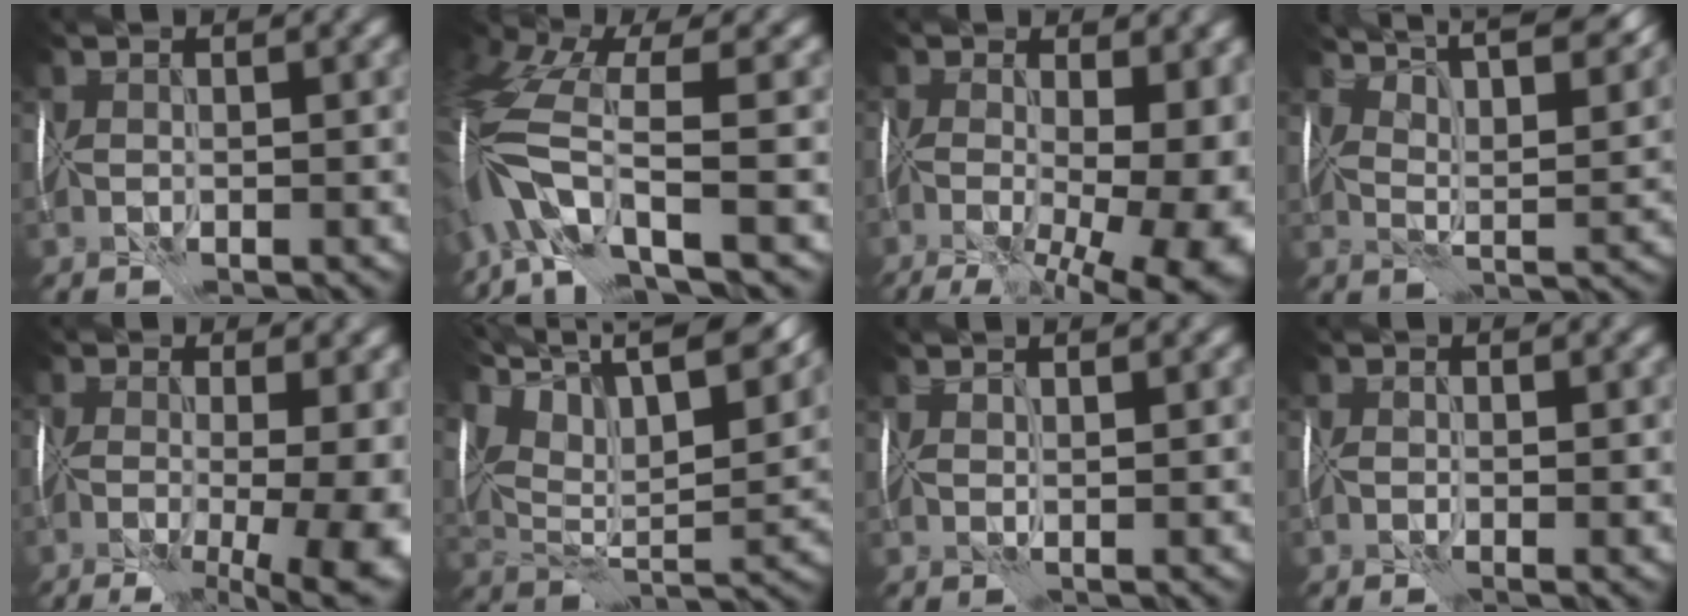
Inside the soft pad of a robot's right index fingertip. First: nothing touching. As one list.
[{"total": 9.3, "force": [-2.7, 3.2, 8.2], "torque": [-0.178, 0.012, -0.058]}, {"total": 16.8, "force": [-3.8, 8.0, 14.2], "torque": [-0.201, -0.004, -0.010]}, {"total": 10.8, "force": [8.9, 2.9, 5.4], "torque": [-0.080, 0.017, 0.114]}, {"total": 13.9, "force": [-3.3, 6.1, 12.1], "torque": [-0.153, -0.012, -0.011]}, {"total": 15.9, "force": [11.3, 5.8, 9.5], "torque": [-0.180, 0.047, 0.176]}, {"total": 2.5, "force": [2.0, 0.8, 1.3], "torque": [-0.002, 0.012, 0.017]}, {"total": 1.4, "force": [0.2, 0.6, 1.3], "torque": [-0.017, -0.003, 0.007]}]